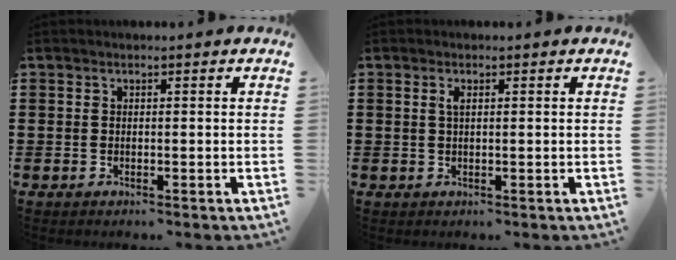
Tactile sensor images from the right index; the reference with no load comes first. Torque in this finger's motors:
{"motor_torque": [0.26, 0.23, 0.09, 0.05]}